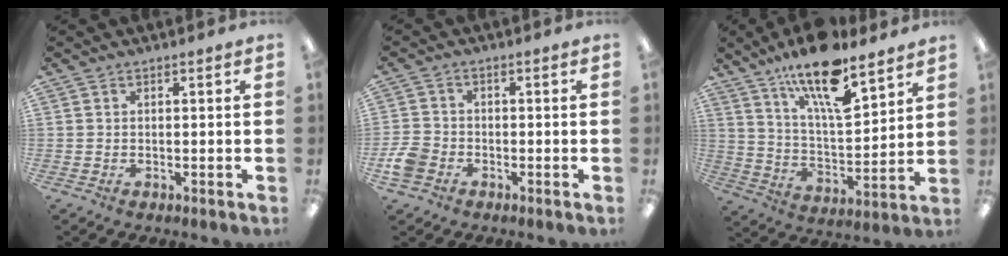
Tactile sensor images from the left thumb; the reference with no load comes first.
{"total": 4.9, "force": [-2.3, 3.7, 2.2], "torque": [-0.043, 0.014, -0.042]}
{"total": 18.2, "force": [12.8, 5.7, 11.6], "torque": [-0.194, -0.074, 0.213]}